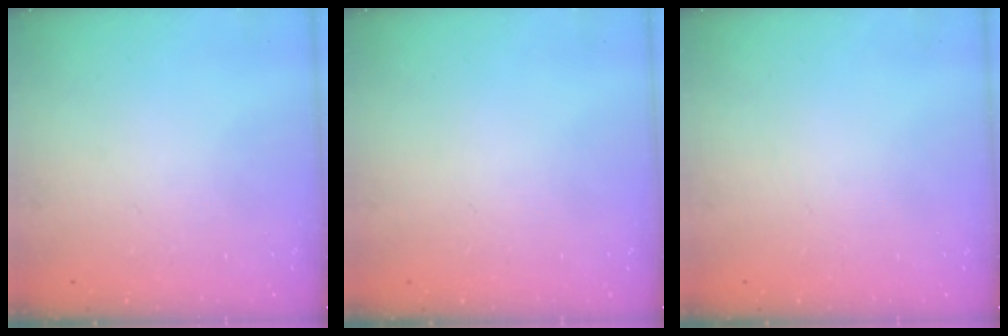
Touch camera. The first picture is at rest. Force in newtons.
{"total": 0.0}
{"total": 0.0}